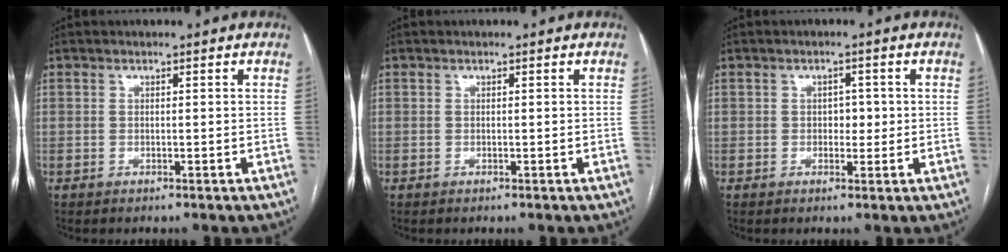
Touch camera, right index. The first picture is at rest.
{"total": 0.0}
{"total": 2.3, "force": [0.0, 1.5, 1.7], "torque": [-0.018, 0.003, -0.001]}